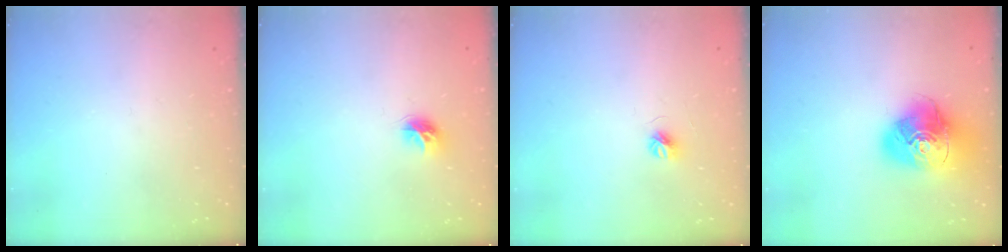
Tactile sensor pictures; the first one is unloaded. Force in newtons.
{"total": 6.8, "press": 6.8, "slide": 0.4}
{"total": 4.9, "press": 4.9, "slide": 0.4}
{"total": 16.2, "press": 16.0, "slide": 2.1}